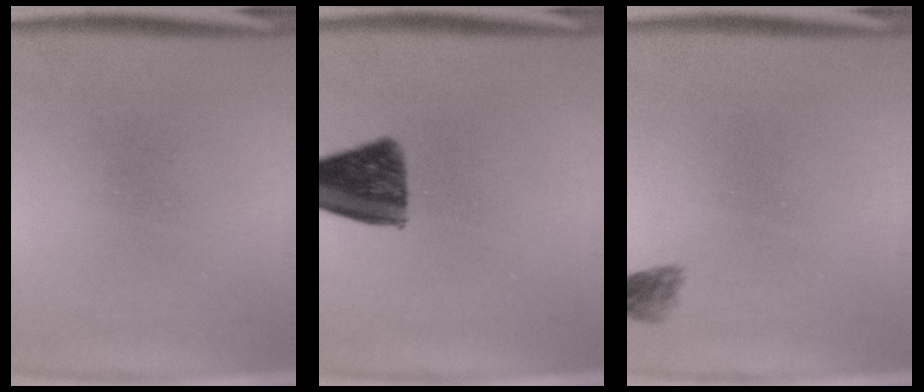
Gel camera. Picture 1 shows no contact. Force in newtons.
{"total": 10.3}
{"total": 1.7}